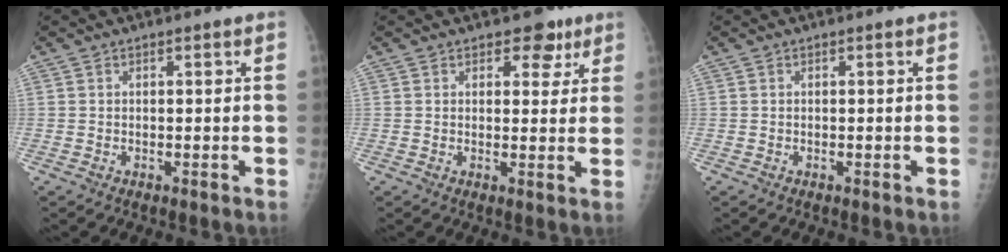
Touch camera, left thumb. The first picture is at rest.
{"total": 5.1, "force": [3.2, 3.1, 2.4], "torque": [0.003, -0.012, 0.039]}
{"total": 0.0}